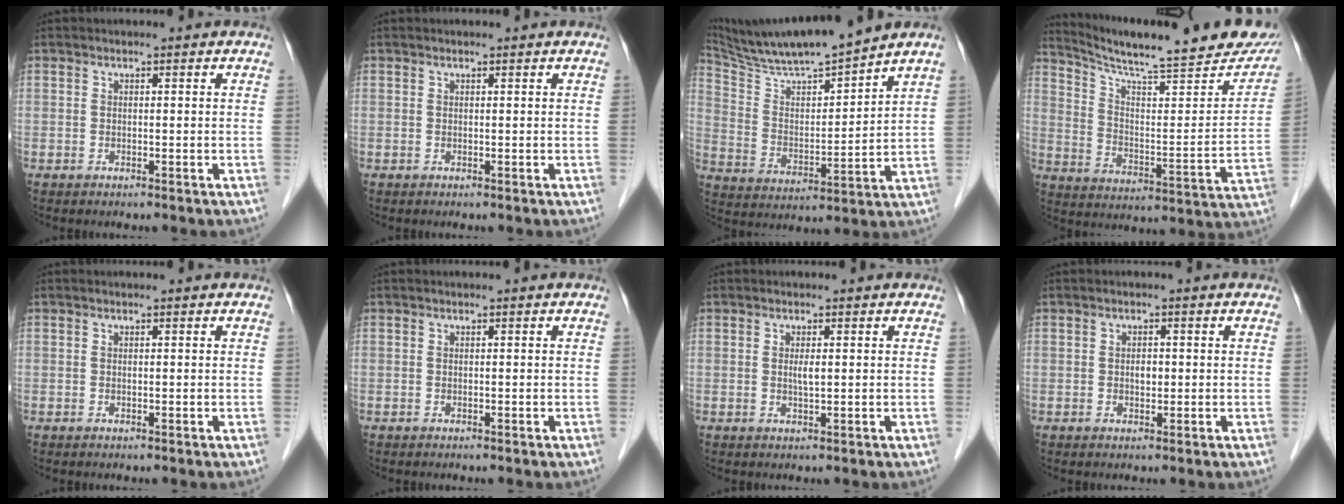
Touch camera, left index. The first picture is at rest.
{"total": 0.0}
{"total": 14.2, "force": [13.1, -0.7, 5.5], "torque": [-0.110, -0.001, 0.237]}
{"total": 24.8, "force": [21.6, 3.1, 11.9], "torque": [-0.180, -0.049, 0.292]}
{"total": 0.0}
{"total": 0.0}
{"total": 1.4, "force": [0.1, 0.2, 1.4], "torque": [-0.028, -0.005, 0.000]}
{"total": 1.4, "force": [-0.2, 0.9, 1.1], "torque": [-0.018, -0.002, -0.004]}